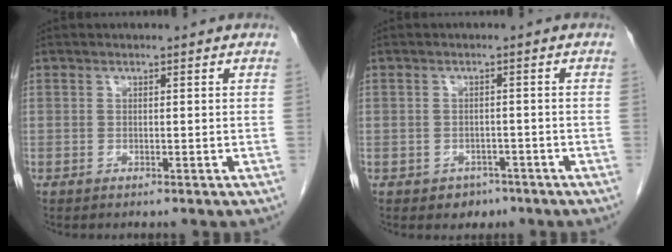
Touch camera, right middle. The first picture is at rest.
{"total": 2.7, "force": [-1.6, 2.1, 0.5], "torque": [-0.006, 0.009, -0.017]}